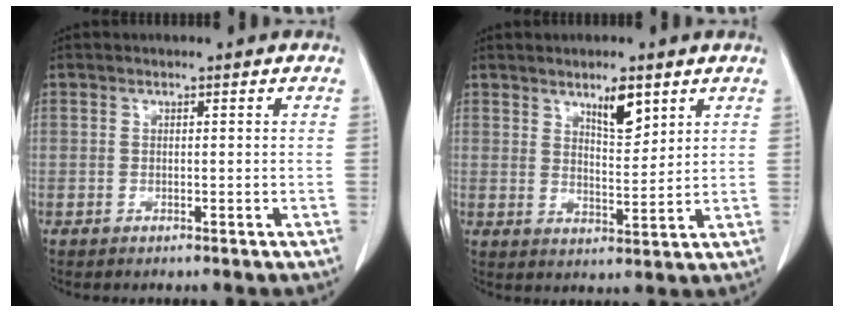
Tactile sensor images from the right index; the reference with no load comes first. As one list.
[{"total": 5.3, "force": [3.4, 1.5, 3.8], "torque": [-0.066, -0.005, 0.059]}]